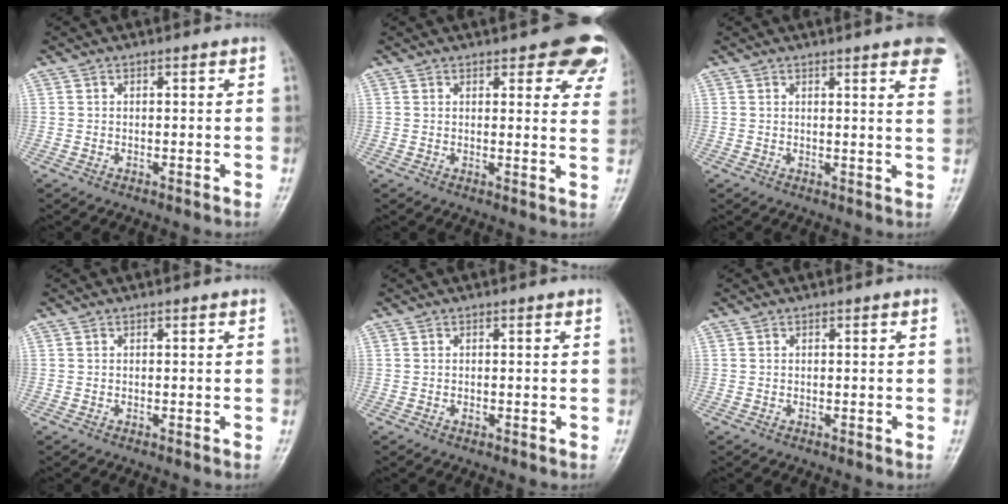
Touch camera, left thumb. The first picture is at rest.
{"total": 11.1, "force": [8.1, 4.1, 6.5], "torque": [-0.027, -0.032, 0.077]}
{"total": 10.2, "force": [6.7, 1.8, 7.4], "torque": [-0.068, -0.017, 0.064]}
{"total": 0.0}
{"total": 0.6, "force": [-0.1, 0.4, 0.4], "torque": [-0.008, -0.001, -0.001]}
{"total": 0.0}